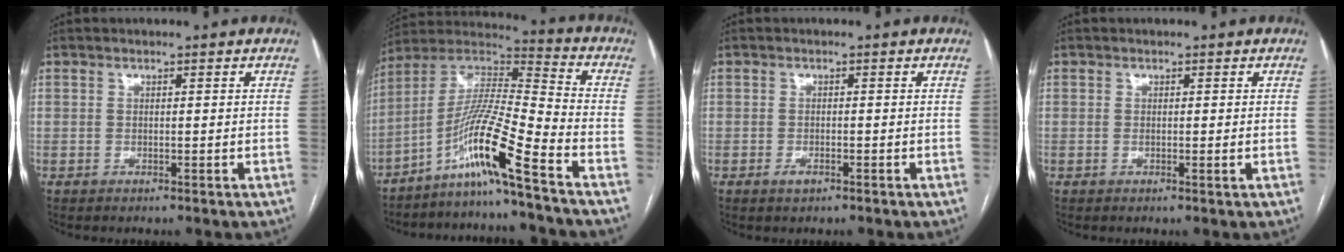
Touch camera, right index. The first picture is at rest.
{"total": 13.1, "force": [-8.3, -1.6, 10.1], "torque": [-0.199, 0.003, -0.157]}
{"total": 1.5, "force": [-0.9, 0.6, 1.1], "torque": [-0.020, 0.000, -0.012]}
{"total": 0.8, "force": [-0.1, -0.1, 0.8], "torque": [-0.018, -0.004, -0.001]}